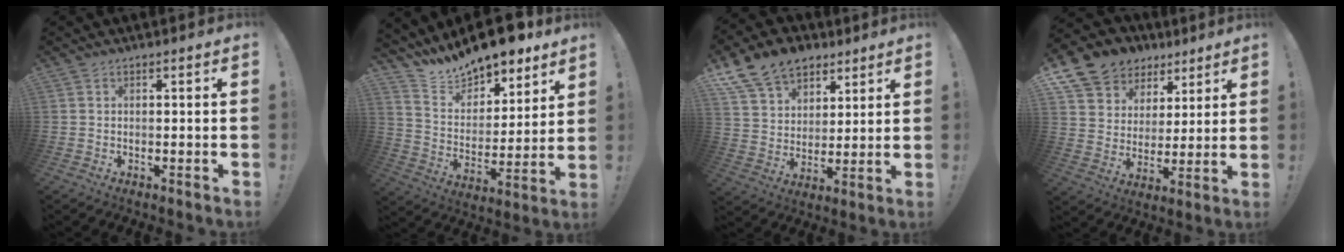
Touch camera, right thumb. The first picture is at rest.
{"total": 13.4, "force": [12.5, 3.5, 2.9], "torque": [-0.077, -0.107, 0.224]}
{"total": 14.5, "force": [9.2, 10.0, 5.1], "torque": [-0.082, -0.053, 0.178]}
{"total": 11.2, "force": [7.1, 8.3, 2.6], "torque": [-0.044, -0.055, 0.142]}